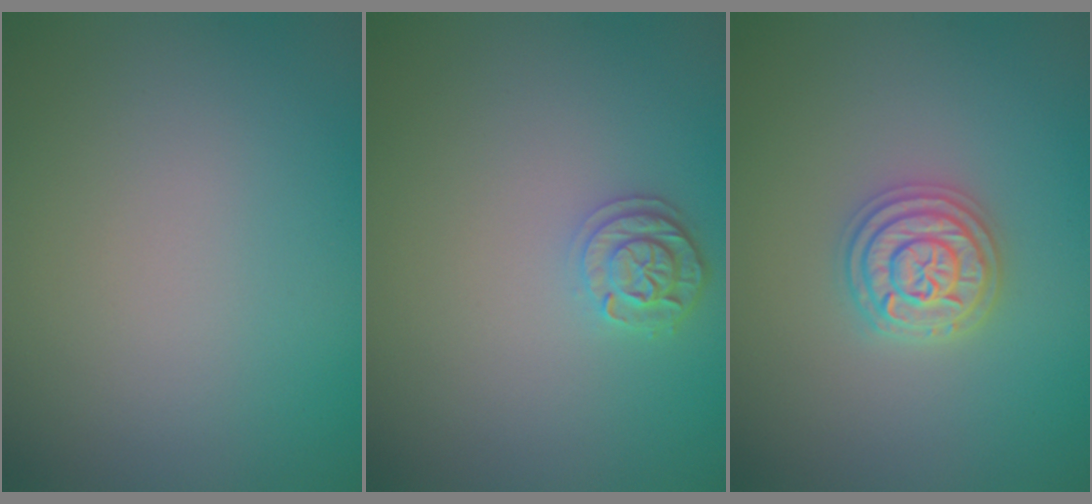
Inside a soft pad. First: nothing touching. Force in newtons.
{"total": 2.0, "press": 1.9, "slide": 0.5}
{"total": 3.5, "press": 3.4, "slide": 0.6}